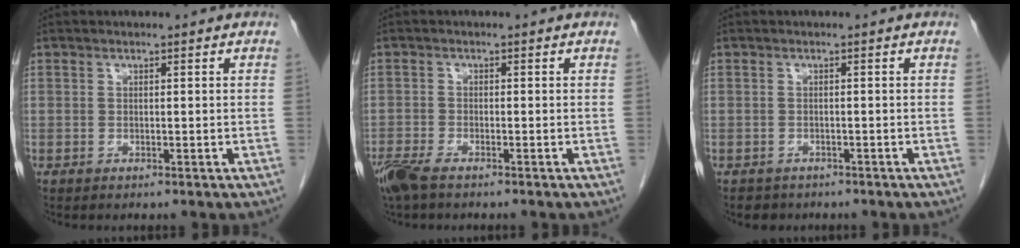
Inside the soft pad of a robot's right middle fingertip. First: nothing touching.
{"total": 4.5, "force": [-3.4, 1.0, 2.7], "torque": [-0.059, -0.011, -0.065]}
{"total": 2.0, "force": [-1.6, 1.2, 0.1], "torque": [-0.012, 0.001, -0.024]}